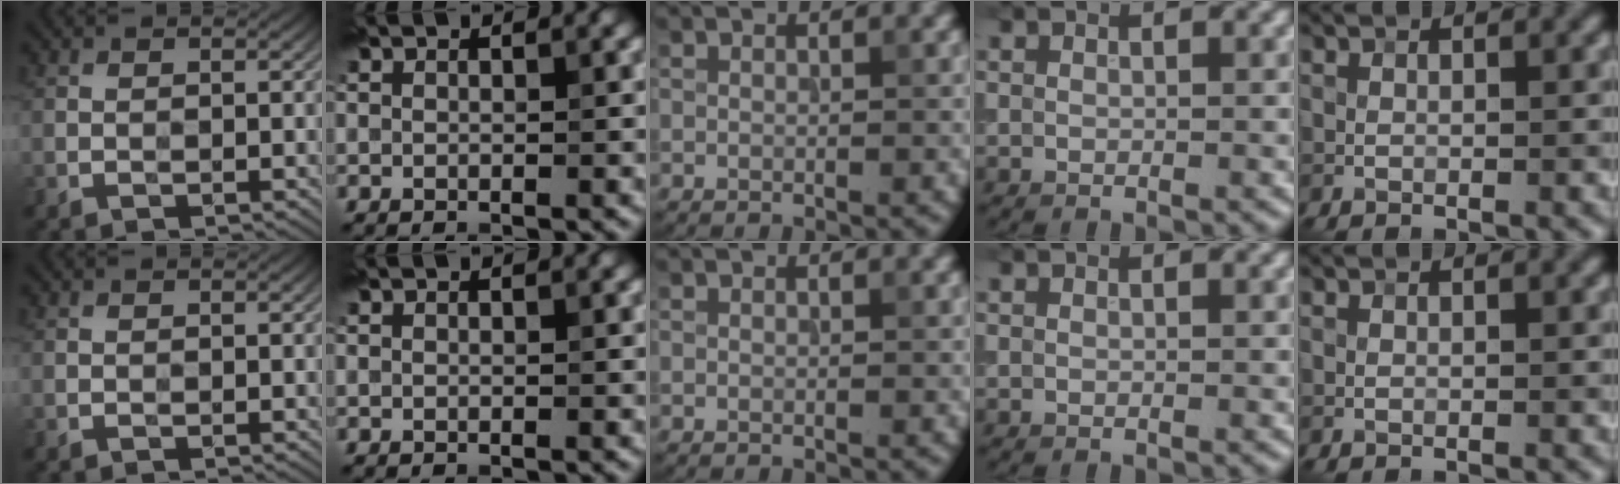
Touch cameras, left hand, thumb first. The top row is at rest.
{}